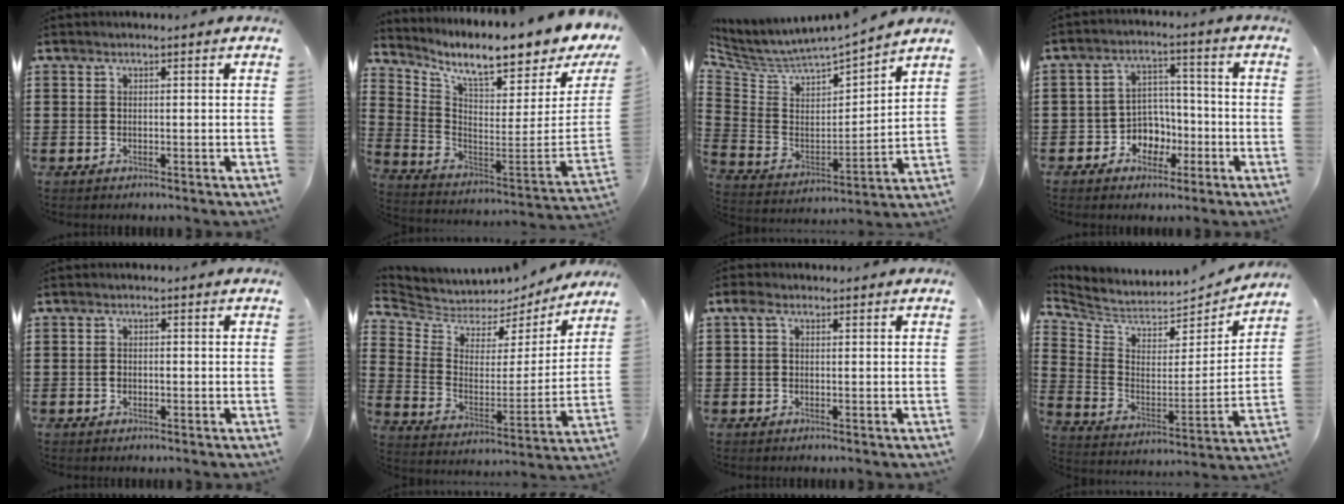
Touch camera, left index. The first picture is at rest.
{"total": 8.5, "force": [6.6, 0.1, 5.3], "torque": [-0.108, -0.076, 0.099]}
{"total": 3.8, "force": [3.4, 1.5, 0.7], "torque": [-0.043, -0.043, 0.051]}
{"total": 5.2, "force": [-2.1, 4.5, 1.3], "torque": [-0.038, 0.013, -0.040]}
{"total": 0.8, "force": [-0.2, 0.5, 0.6], "torque": [-0.014, 0.001, -0.005]}
{"total": 5.3, "force": [4.7, 2.3, 0.3], "torque": [-0.044, -0.040, 0.077]}
{"total": 1.5, "force": [-0.1, 0.9, 1.2], "torque": [-0.026, 0.006, -0.003]}
{"total": 5.4, "force": [5.0, 1.7, 1.0], "torque": [-0.052, -0.045, 0.084]}